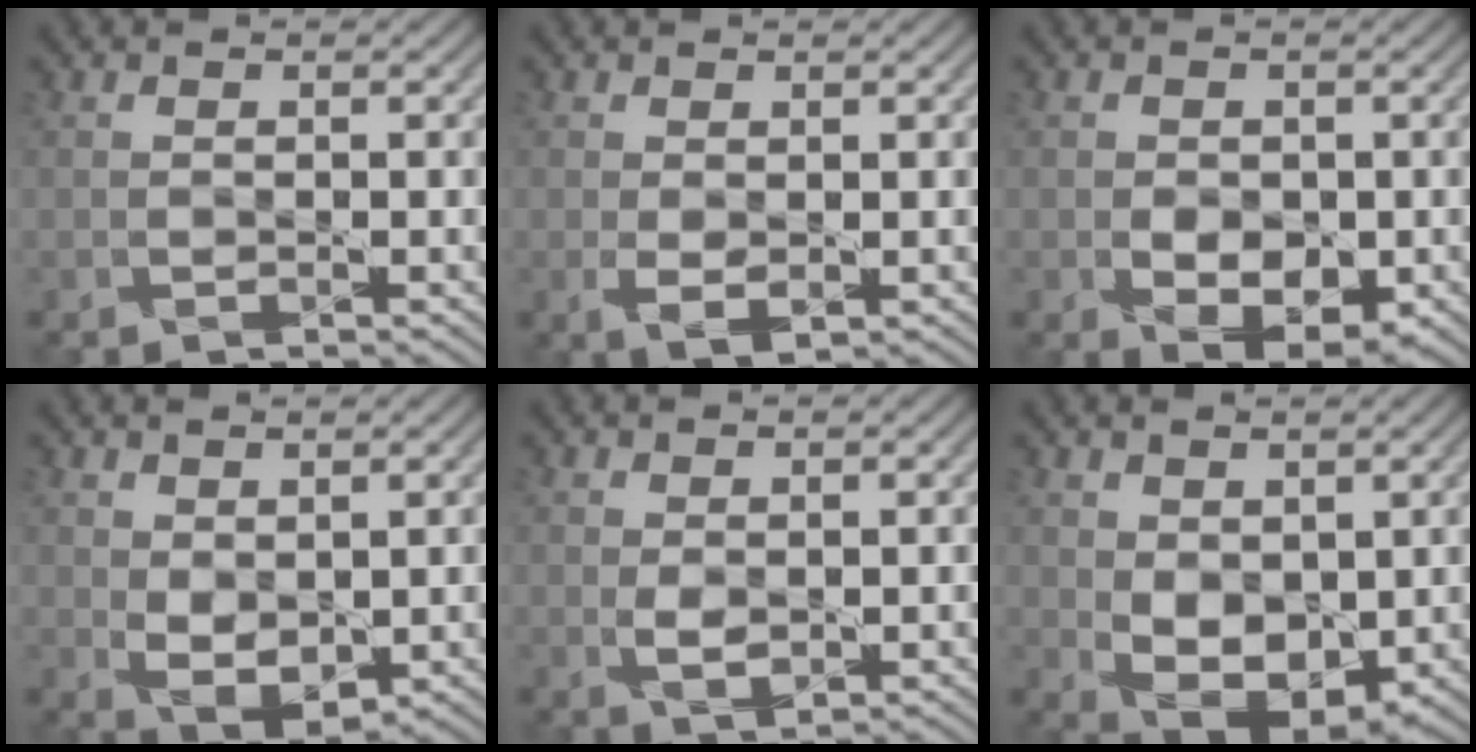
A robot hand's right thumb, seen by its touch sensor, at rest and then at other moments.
{"total": 2.6, "force": [-0.2, 1.5, 2.1], "torque": [-0.054, -0.010, 0.001]}
{"total": 4.5, "force": [-1.0, 3.0, 3.2], "torque": [-0.056, -0.010, -0.017]}
{"total": 4.2, "force": [0.9, 2.6, 3.1], "torque": [-0.072, -0.008, 0.021]}
{"total": 2.2, "force": [0.3, 1.3, 1.7], "torque": [-0.038, -0.002, 0.008]}
{"total": 6.3, "force": [0.9, 4.2, 4.6], "torque": [-0.096, -0.015, 0.021]}